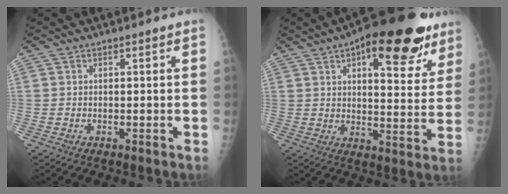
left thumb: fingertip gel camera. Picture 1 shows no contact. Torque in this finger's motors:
{"motor_torque": [0.40, 0.56, 0.37, -0.26, 0.16]}